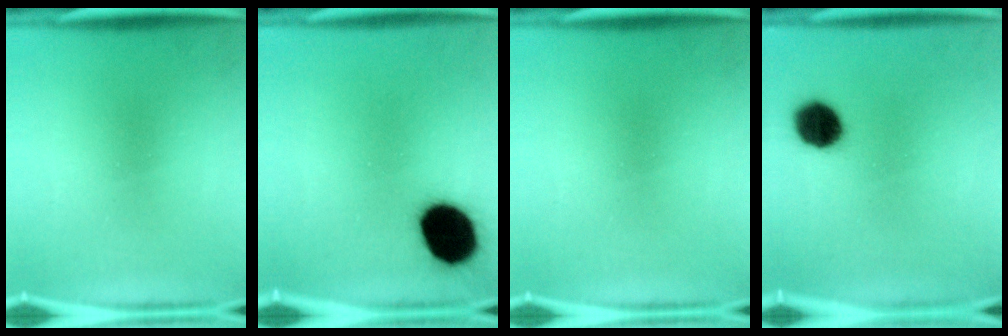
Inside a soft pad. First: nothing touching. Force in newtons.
{"total": 16.5}
{"total": 0.0}
{"total": 8.6}